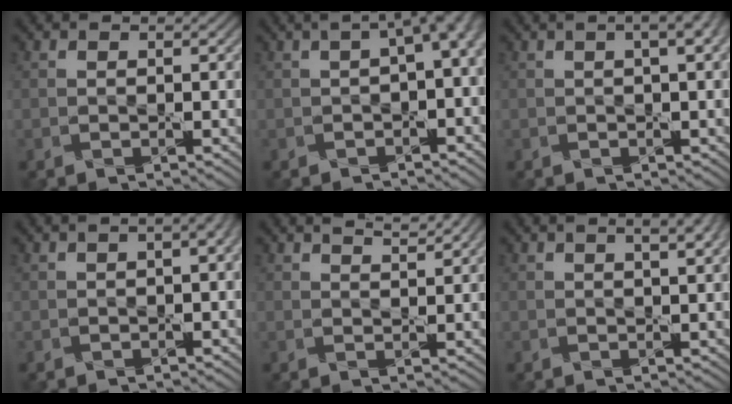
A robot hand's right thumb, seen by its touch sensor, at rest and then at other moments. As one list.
[{"total": 5.4, "force": [0.6, 1.7, 5.1], "torque": [-0.066, 0.012, 0.009]}, {"total": 4.6, "force": [1.6, 1.5, 4.0], "torque": [-0.044, 0.013, 0.006]}, {"total": 4.1, "force": [0.7, 1.6, 3.7], "torque": [-0.049, 0.014, 0.002]}, {"total": 2.3, "force": [1.9, 0.2, 1.3], "torque": [-0.020, -0.002, 0.031]}, {"total": 4.0, "force": [1.9, 1.1, 3.3], "torque": [-0.040, 0.007, 0.012]}]